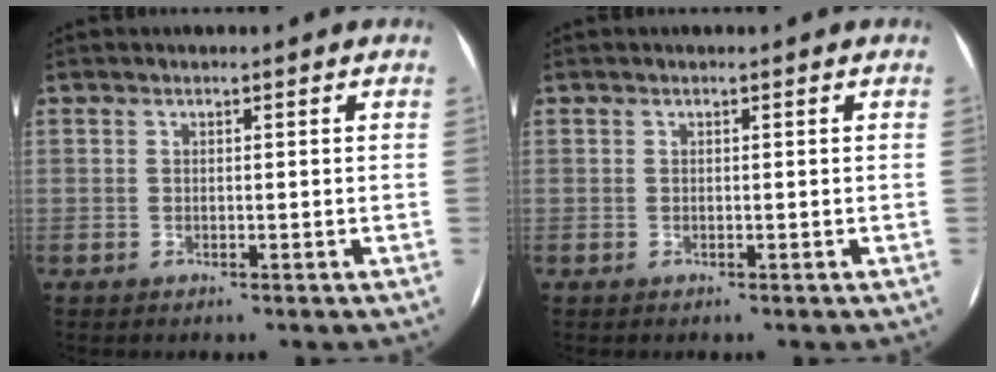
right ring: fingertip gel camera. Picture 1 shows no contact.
{"total": 0.0}